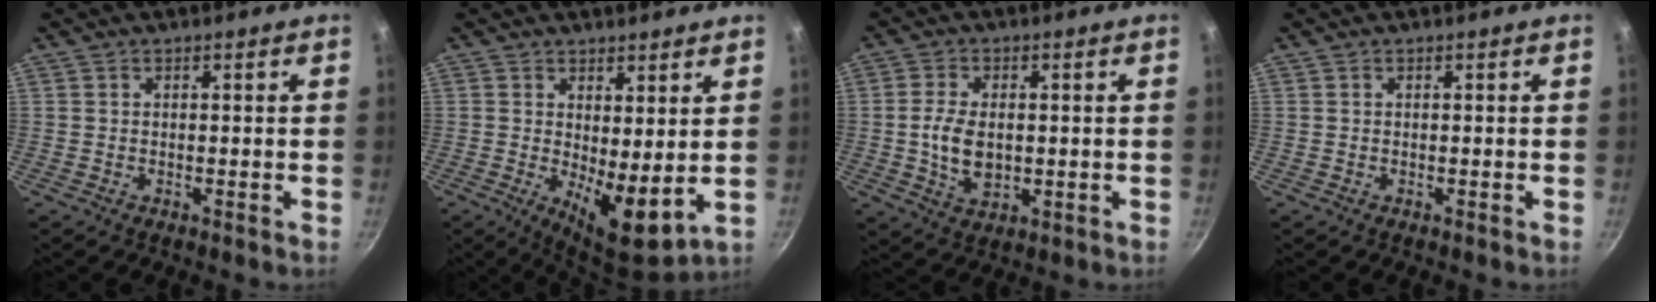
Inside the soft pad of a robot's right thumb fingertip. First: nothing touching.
{"total": 8.6, "force": [1.2, 3.2, 7.9], "torque": [-0.109, -0.030, 0.025]}
{"total": 7.6, "force": [-0.1, 4.7, 6.0], "torque": [-0.110, -0.004, 0.002]}
{"total": 0.0}